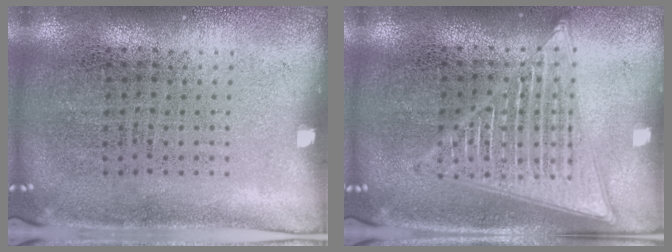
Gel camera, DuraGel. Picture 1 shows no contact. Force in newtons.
{"total": 3.2, "press": 3.2, "slide": 0.4}